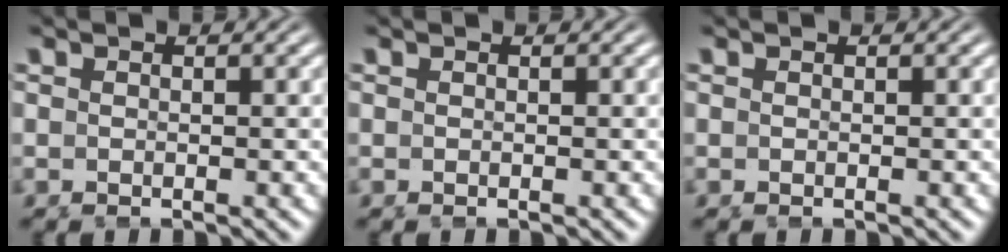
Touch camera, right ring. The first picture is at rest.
{"total": 0.0}
{"total": 0.0}